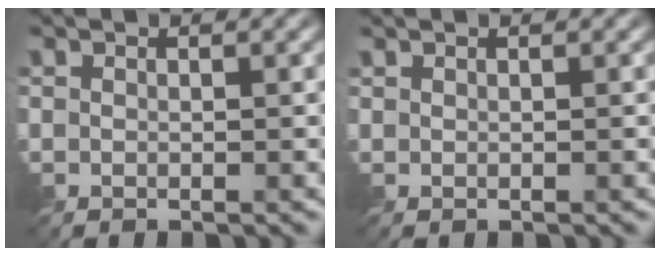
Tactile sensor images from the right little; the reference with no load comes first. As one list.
[{"total": 0.0}]